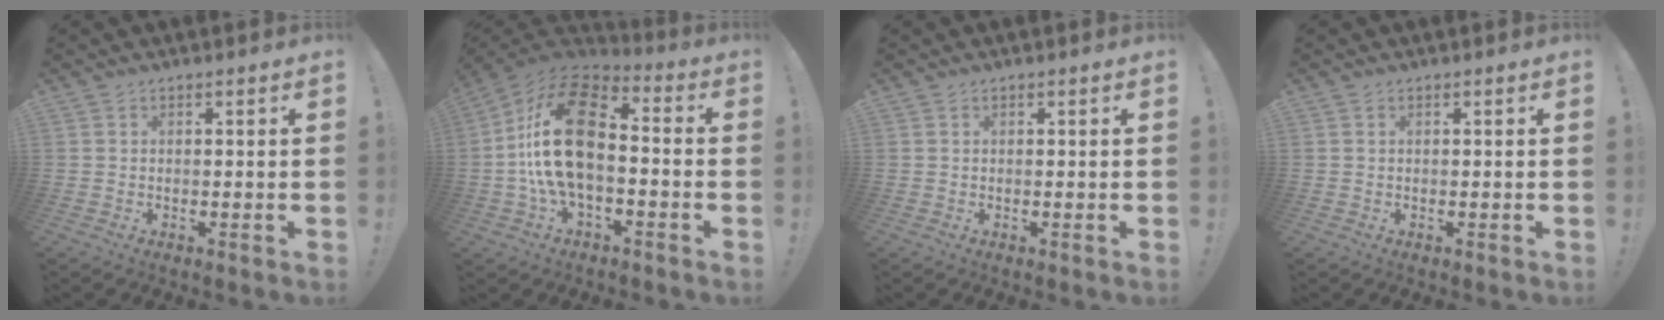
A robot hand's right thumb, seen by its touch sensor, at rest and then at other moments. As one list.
[{"total": 21.4, "force": [-0.6, 12.0, 17.7], "torque": [-0.346, 0.025, -0.004]}, {"total": 0.0}, {"total": 0.0}]